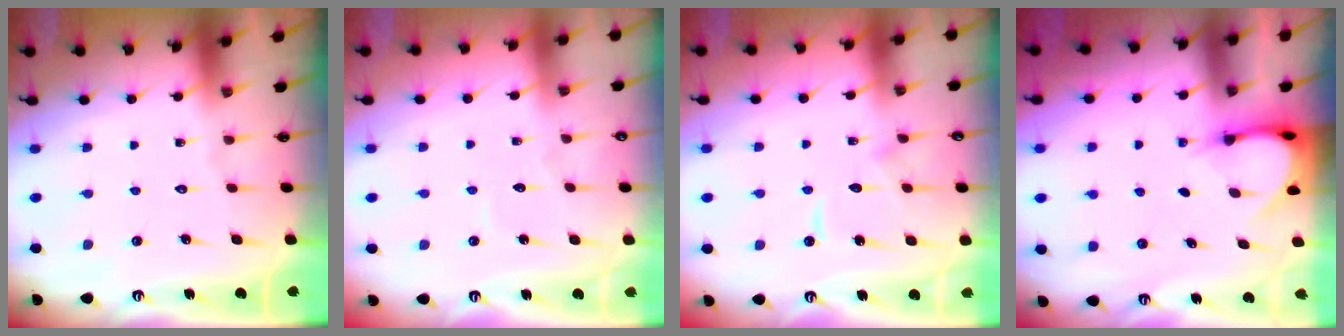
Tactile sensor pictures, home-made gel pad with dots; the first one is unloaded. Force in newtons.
{"total": 2.5, "press": 2.4, "slide": 0.3}
{"total": 7.8, "press": 7.8, "slide": 0.8}
{"total": 4.0, "press": 4.0, "slide": 0.3}